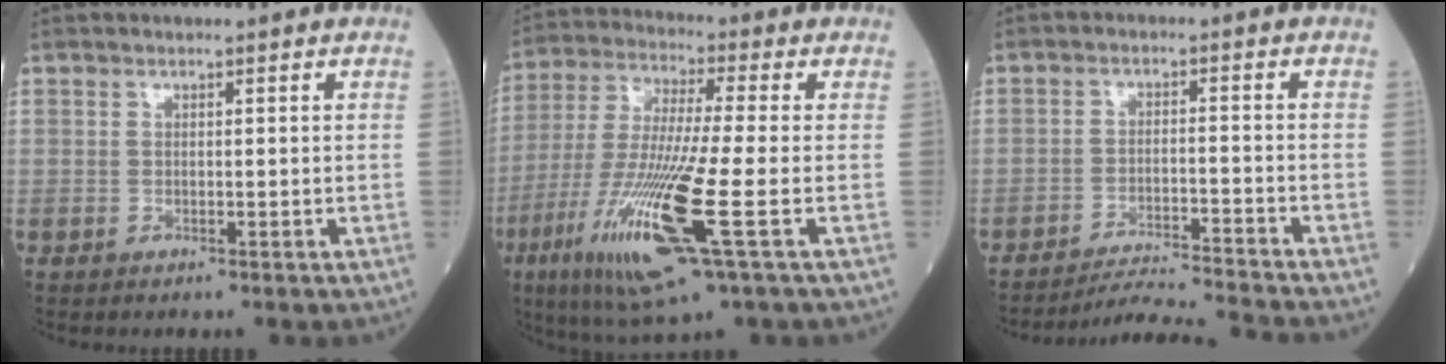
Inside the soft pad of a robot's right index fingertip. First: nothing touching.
{"total": 17.1, "force": [-6.1, 0.7, 15.9], "torque": [-0.344, -0.037, -0.115]}
{"total": 9.2, "force": [-8.7, -2.8, 0.8], "torque": [-0.012, -0.011, -0.147]}